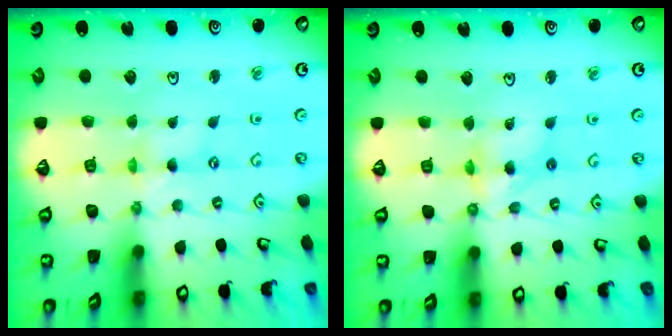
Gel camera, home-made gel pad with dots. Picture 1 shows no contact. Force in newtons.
{"total": 8.6, "press": 8.5, "slide": 0.8}